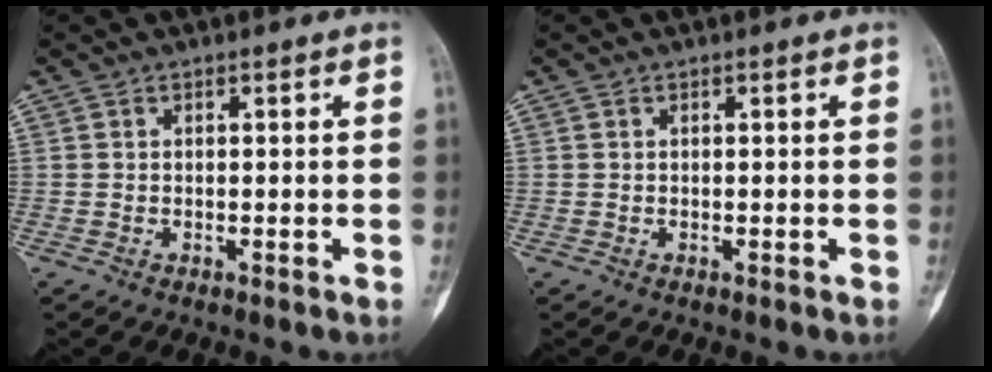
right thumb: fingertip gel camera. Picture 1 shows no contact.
{"total": 0.0}